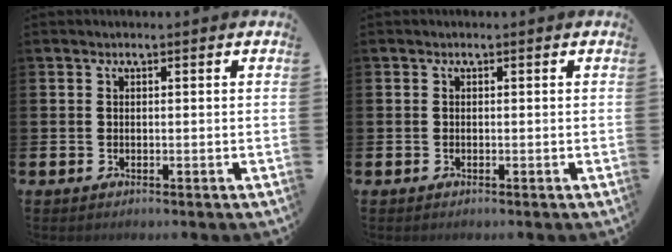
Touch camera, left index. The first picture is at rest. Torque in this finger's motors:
{"motor_torque": [-0.13, -0.04, -0.03, -0.01]}